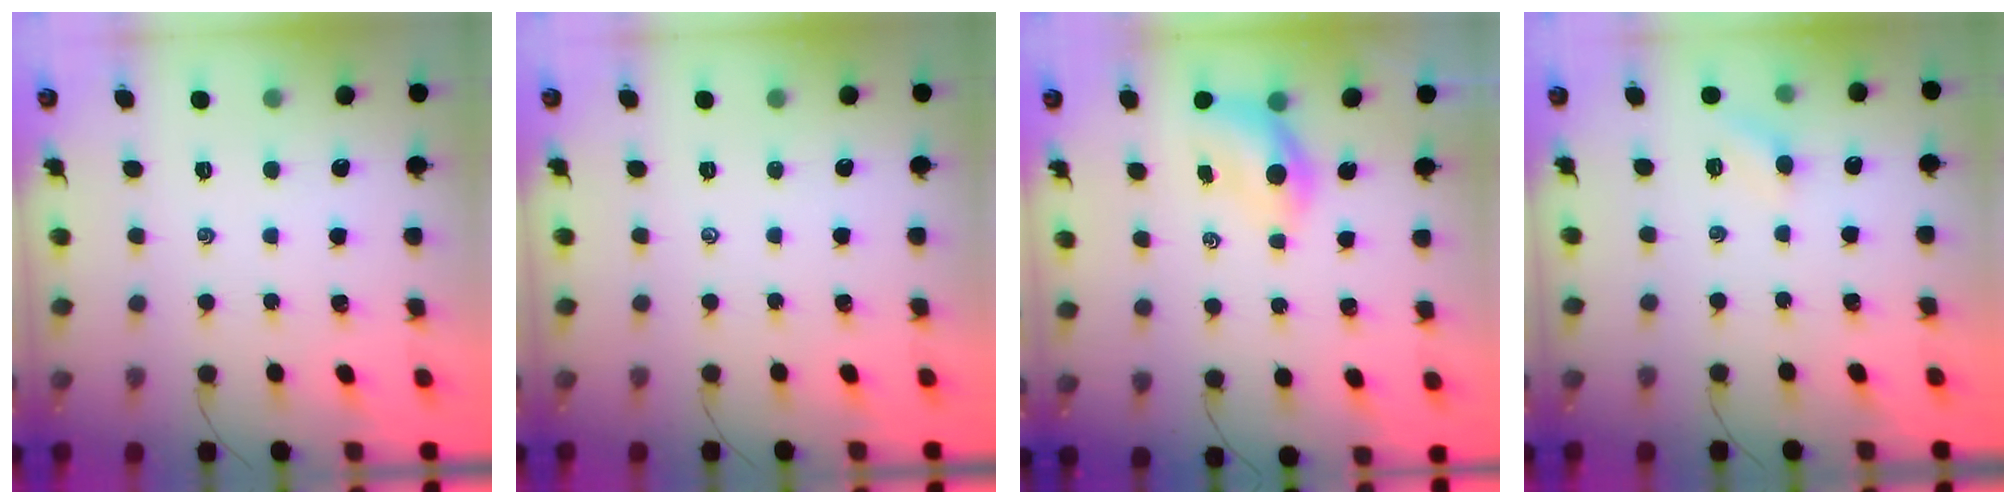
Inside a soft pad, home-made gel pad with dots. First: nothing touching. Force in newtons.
{"total": 0.0}
{"total": 5.1, "press": 5.0, "slide": 1.2}
{"total": 5.5, "press": 5.2, "slide": 1.7}